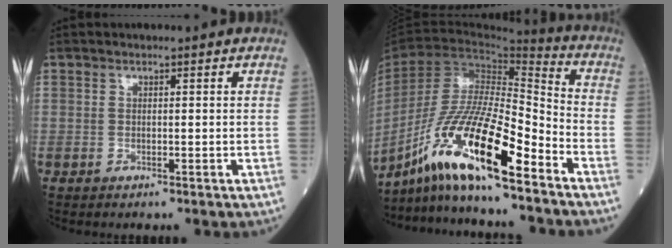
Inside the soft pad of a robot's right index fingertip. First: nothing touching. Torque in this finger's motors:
{"motor_torque": [1.03, -1.06, 0.52, 0.21]}